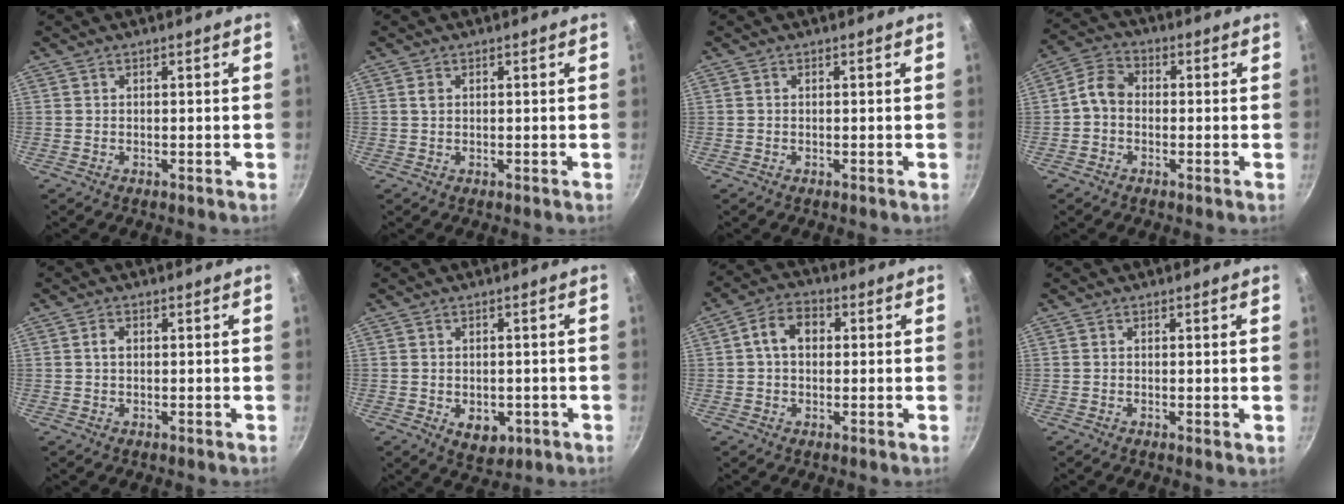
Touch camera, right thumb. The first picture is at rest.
{"total": 1.1, "force": [0.3, 0.8, 0.7], "torque": [-0.011, 0.001, 0.005]}
{"total": 0.0}
{"total": 5.6, "force": [-0.7, 4.4, 3.4], "torque": [-0.052, 0.023, -0.031]}
{"total": 1.6, "force": [0.2, 1.2, 1.1], "torque": [-0.018, 0.005, 0.003]}
{"total": 5.6, "force": [-1.6, 3.9, 3.7], "torque": [-0.037, -0.001, -0.013]}
{"total": 6.9, "force": [0.9, 5.1, 4.5], "torque": [-0.057, 0.018, 0.003]}
{"total": 0.7, "force": [0.0, 0.2, 0.6], "torque": [-0.010, -0.002, -0.002]}